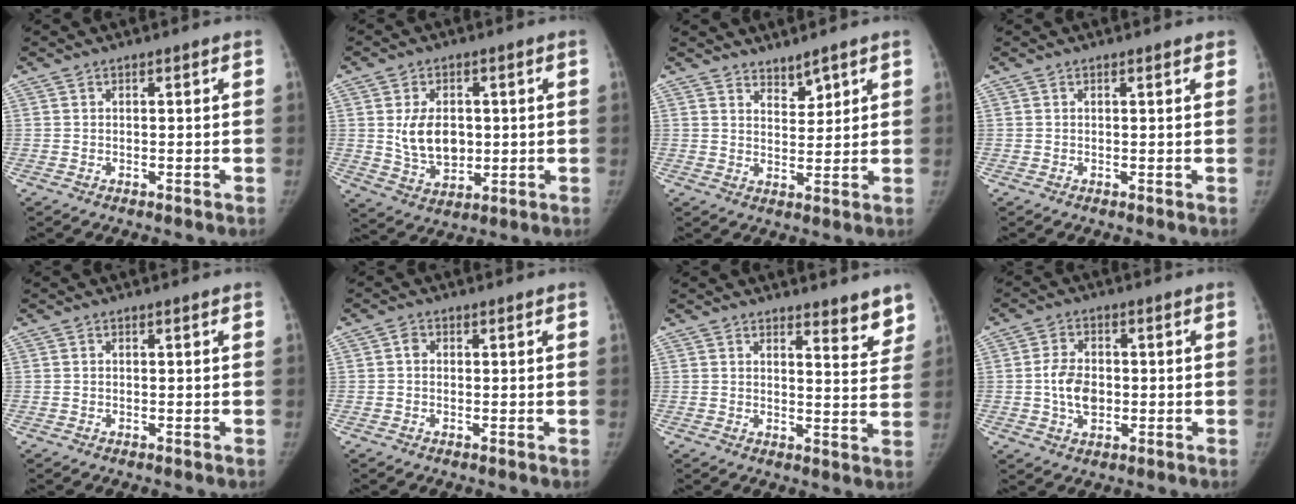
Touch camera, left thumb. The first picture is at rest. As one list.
[{"total": 9.7, "force": [0.8, 6.9, 6.8], "torque": [-0.085, -0.011, 0.025]}, {"total": 3.5, "force": [3.0, 1.5, 1.0], "torque": [0.001, -0.026, 0.055]}, {"total": 1.0, "force": [0.8, 0.3, 0.6], "torque": [-0.005, 0.000, 0.008]}, {"total": 0.0}, {"total": 1.5, "force": [0.1, 1.2, 0.8], "torque": [-0.008, 0.004, -0.003]}, {"total": 6.3, "force": [5.2, 1.9, 3.0], "torque": [-0.007, -0.040, 0.059]}, {"total": 6.8, "force": [-0.5, 4.7, 4.9], "torque": [-0.079, 0.006, -0.010]}]